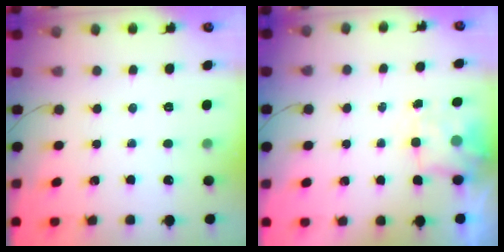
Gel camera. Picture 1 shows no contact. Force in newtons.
{"total": 2.0, "press": 1.9, "slide": 0.5}